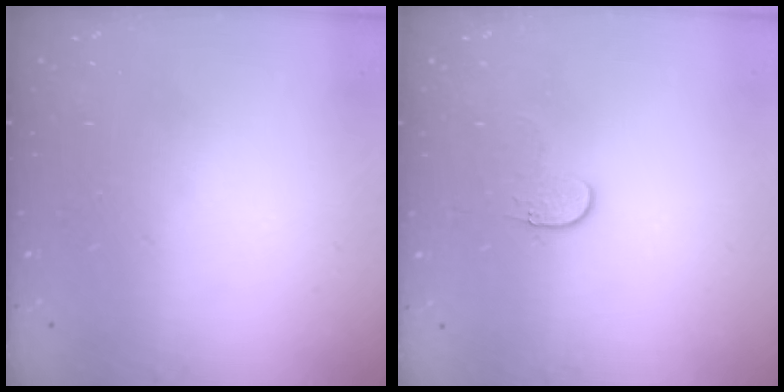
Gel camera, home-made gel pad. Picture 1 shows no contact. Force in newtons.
{"total": 3.9, "press": 3.8, "slide": 0.5}